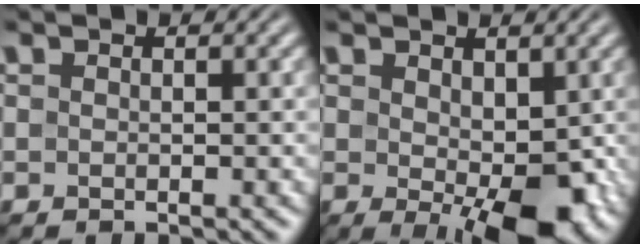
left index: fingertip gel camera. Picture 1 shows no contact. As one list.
[{"total": 7.6, "force": [-0.8, 3.8, 6.5], "torque": [-0.096, -0.013, -0.006]}]